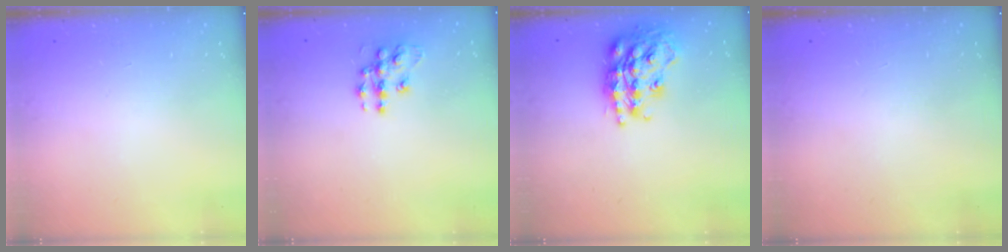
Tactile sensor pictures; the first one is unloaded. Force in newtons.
{"total": 10.2, "press": 10.2, "slide": 0.5}
{"total": 20.5, "press": 20.5, "slide": 1.4}
{"total": 0.0}